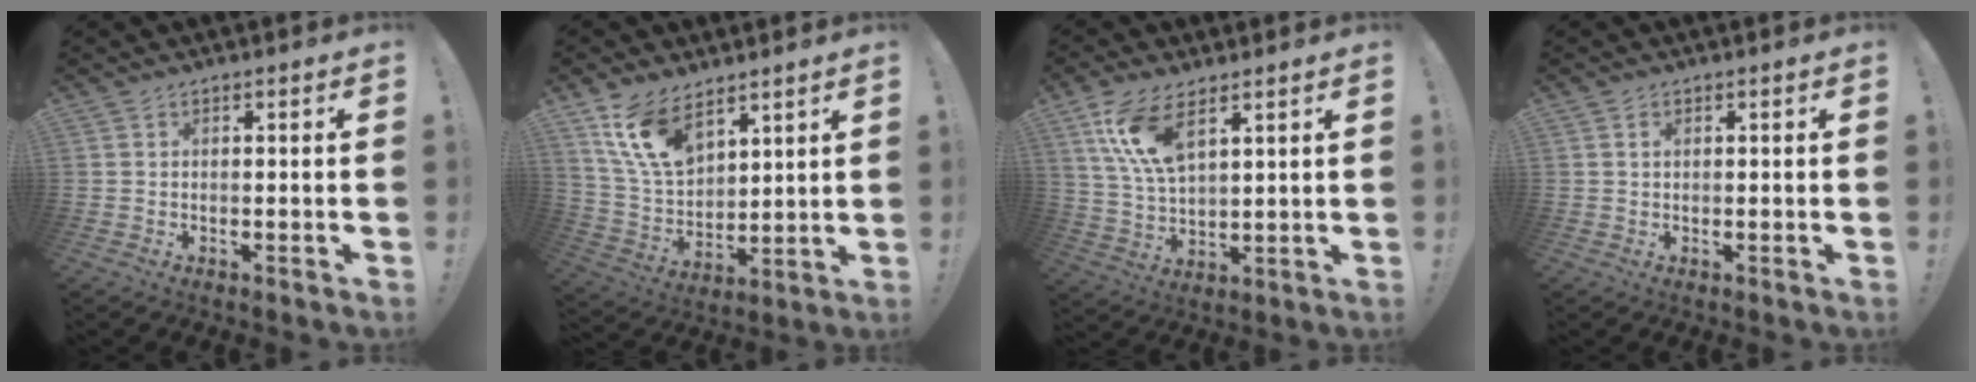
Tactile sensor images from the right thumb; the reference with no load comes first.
{"total": 14.9, "force": [9.4, 8.0, 8.4], "torque": [-0.177, -0.044, 0.182]}
{"total": 12.1, "force": [7.0, 5.2, 8.5], "torque": [-0.181, -0.022, 0.128]}
{"total": 0.8, "force": [0.3, 0.6, 0.5], "torque": [-0.010, 0.002, 0.005]}